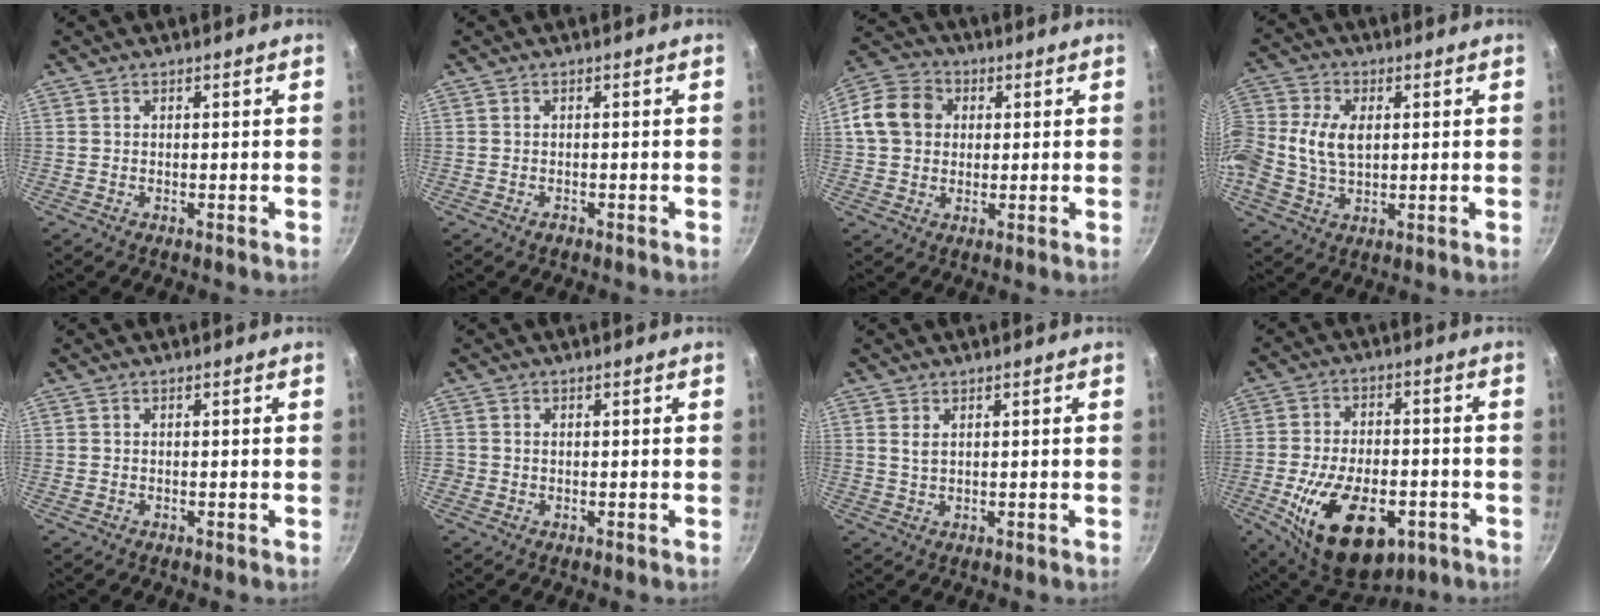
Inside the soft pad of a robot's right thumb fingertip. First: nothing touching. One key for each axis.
{"total": 0.6, "fx": -0.5, "fy": 0.4, "fz": 0.2, "tx": -0.005, "ty": 0.006, "tz": -0.007}
{"total": 10.5, "fx": 1.6, "fy": 8.8, "fz": 5.5, "tx": -0.080, "ty": 0.018, "tz": 0.013}
{"total": 13.7, "fx": 0.9, "fy": 9.6, "fz": 9.7, "tx": -0.217, "ty": 0.034, "tz": 0.010}
{"total": 0.0}
{"total": 0.6, "fx": 0.0, "fy": 0.6, "fz": 0.1, "tx": -0.001, "ty": 0.002, "tz": 0.000}
{"total": 1.7, "fx": 0.7, "fy": 0.9, "fz": 1.2, "tx": -0.024, "ty": -0.004, "tz": 0.016}
{"total": 20.0, "fx": -7.2, "fy": 11.2, "fz": 14.9, "tx": -0.229, "ty": 0.016, "tz": -0.104}